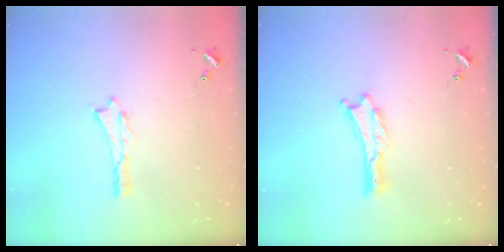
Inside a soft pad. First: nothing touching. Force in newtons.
{"total": 0.0}